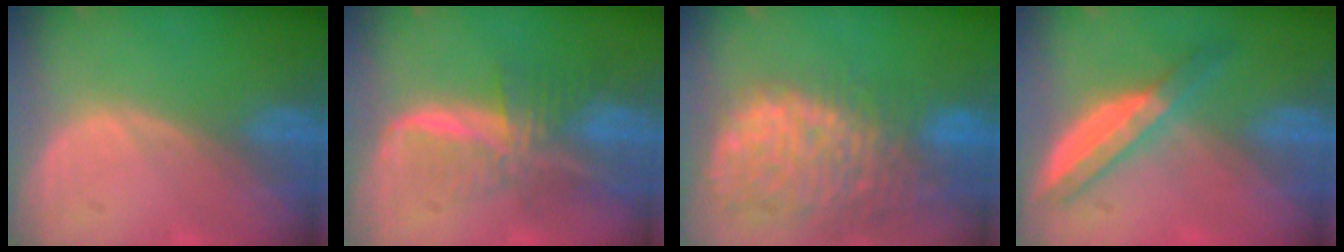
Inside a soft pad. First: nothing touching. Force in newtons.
{"total": 8.3, "press": 6.9, "slide": 4.5}
{"total": 14.4, "press": 11.8, "slide": 8.2}
{"total": 6.0, "press": 5.2, "slide": 3.0}